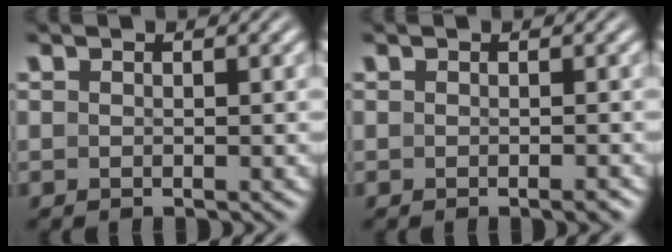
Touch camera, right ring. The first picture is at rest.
{"total": 0.5, "force": [-0.4, -0.1, 0.3], "torque": [-0.004, 0.003, -0.008]}